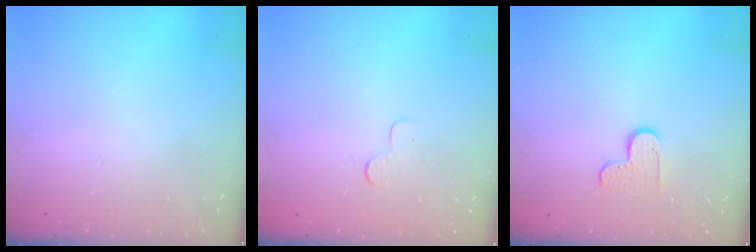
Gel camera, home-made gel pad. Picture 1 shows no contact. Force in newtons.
{"total": 2.3, "press": 2.3, "slide": 0.2}
{"total": 6.1, "press": 6.1, "slide": 0.4}